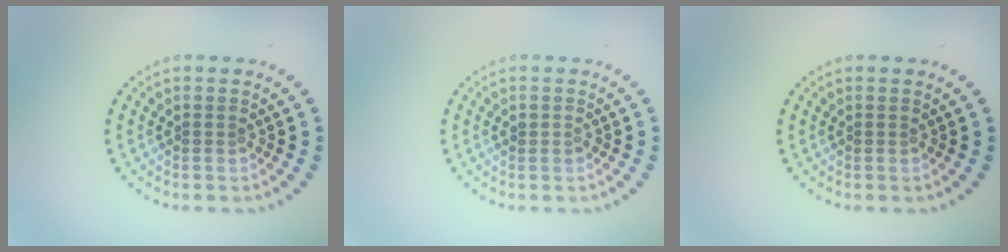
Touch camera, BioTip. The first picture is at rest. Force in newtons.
{"total": 0.6, "press": 0.6, "slide": 0.1}
{"total": 0.0}